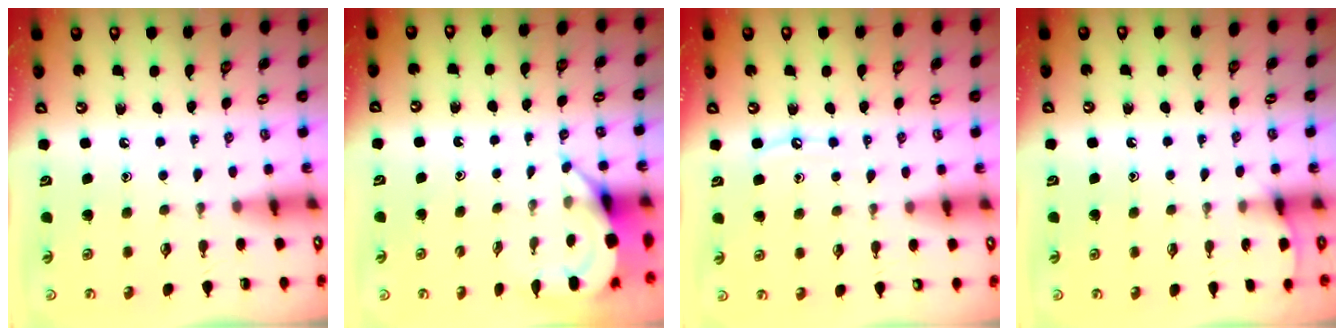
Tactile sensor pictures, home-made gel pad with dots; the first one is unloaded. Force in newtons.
{"total": 6.1, "press": 6.1, "slide": 0.4}
{"total": 7.3, "press": 7.2, "slide": 0.7}
{"total": 3.6, "press": 3.6, "slide": 0.5}